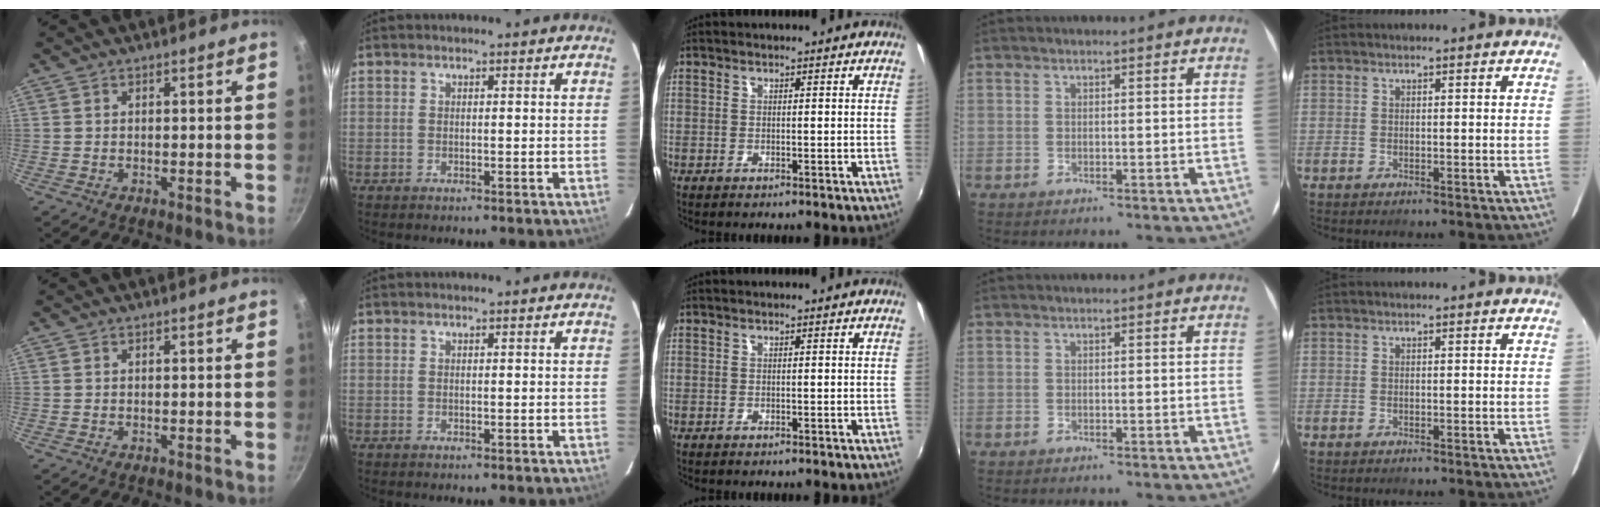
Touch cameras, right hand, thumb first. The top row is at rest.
{}